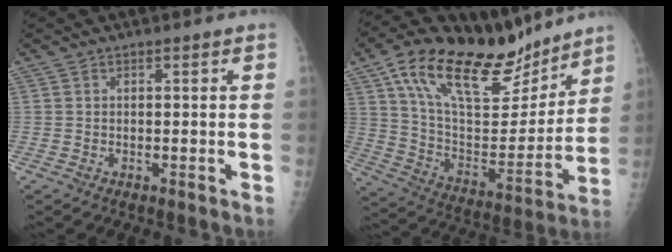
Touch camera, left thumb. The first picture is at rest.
{"total": 26.5, "force": [17.9, 10.8, 16.2], "torque": [-0.232, -0.049, 0.306]}